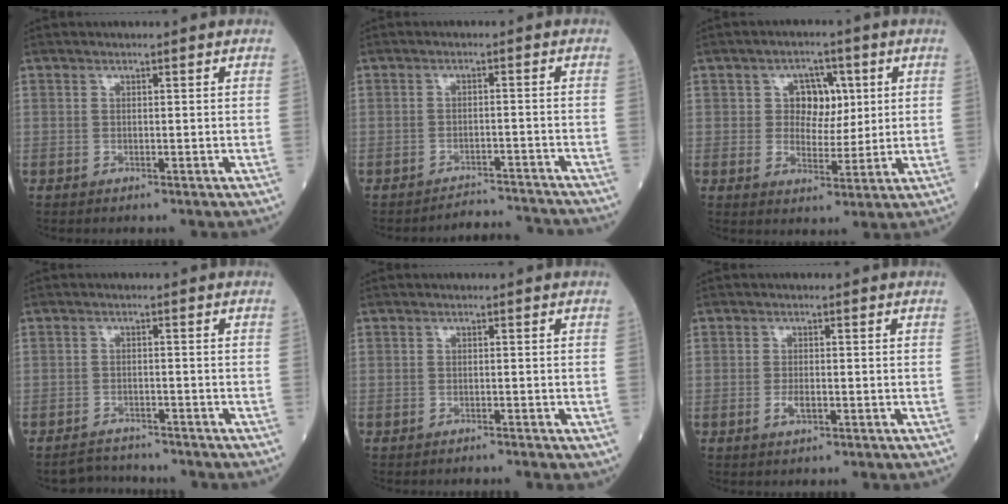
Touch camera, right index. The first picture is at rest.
{"total": 3.4, "force": [-3.4, 0.0, 0.1], "torque": [0.003, -0.007, -0.045]}
{"total": 5.8, "force": [1.5, 4.3, 3.6], "torque": [-0.048, 0.013, 0.026]}
{"total": 3.5, "force": [-3.4, 0.8, -0.4], "torque": [0.002, -0.008, -0.056]}
{"total": 1.1, "force": [-1.0, 0.1, 0.6], "torque": [-0.011, -0.001, -0.014]}
{"total": 1.9, "force": [-0.7, 0.7, 1.6], "torque": [-0.031, 0.000, -0.011]}